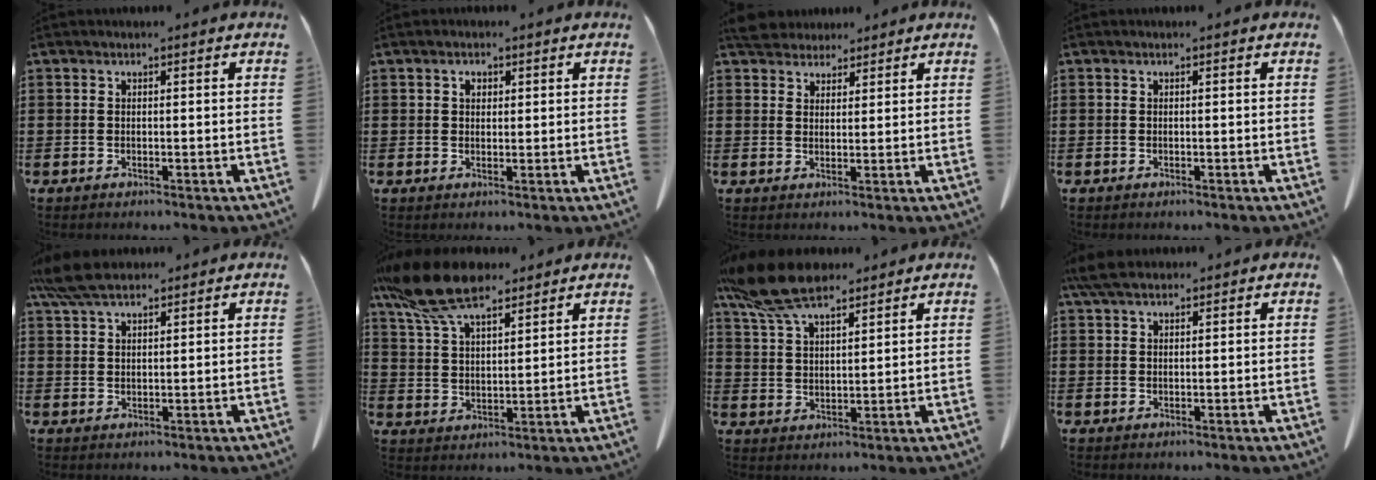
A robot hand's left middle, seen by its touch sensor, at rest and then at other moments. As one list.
[{"total": 1.6, "force": [0.8, 1.1, 1.0], "torque": [-0.014, 0.003, 0.012]}, {"total": 4.3, "force": [4.0, 1.4, 0.6], "torque": [-0.018, -0.004, 0.077]}, {"total": 0.0}, {"total": 6.0, "force": [4.7, 1.6, 3.3], "torque": [-0.076, -0.002, 0.090]}, {"total": 12.0, "force": [9.1, 3.6, 7.0], "torque": [-0.168, -0.016, 0.168]}, {"total": 10.8, "force": [8.3, 3.2, 6.1], "torque": [-0.147, -0.015, 0.155]}, {"total": 4.1, "force": [3.1, 1.3, 2.4], "torque": [-0.063, -0.002, 0.056]}]